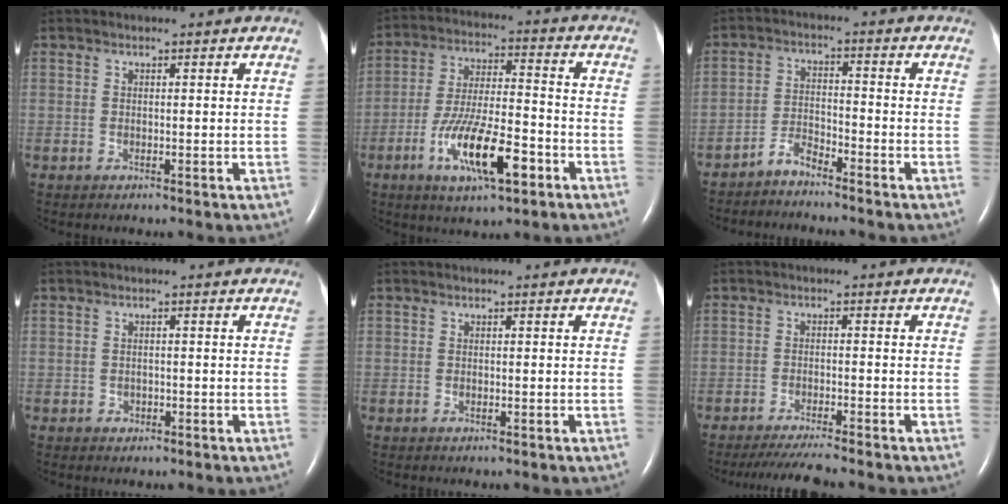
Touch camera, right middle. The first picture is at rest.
{"total": 12.9, "force": [-5.9, 3.1, 11.1], "torque": [-0.212, -0.005, -0.100]}
{"total": 3.4, "force": [-3.2, 0.6, 1.1], "torque": [-0.027, -0.009, -0.063]}
{"total": 0.9, "force": [-0.4, 0.8, 0.3], "torque": [-0.006, 0.002, -0.006]}
{"total": 0.0}
{"total": 6.3, "force": [-5.6, -0.6, 2.7], "torque": [-0.043, -0.022, -0.096]}